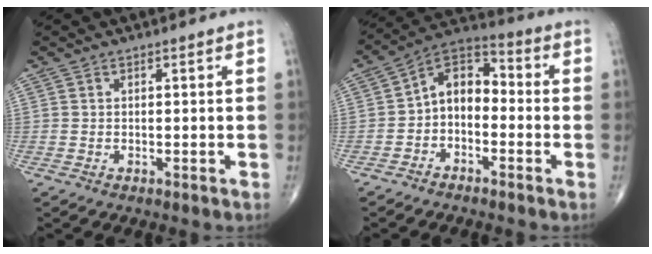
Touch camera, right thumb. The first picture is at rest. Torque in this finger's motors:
{"motor_torque": [-0.21, 0.87, 0.30, -0.26, 0.19]}